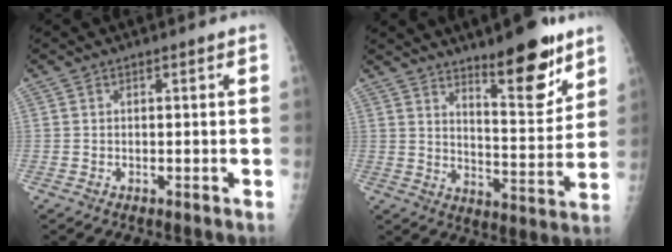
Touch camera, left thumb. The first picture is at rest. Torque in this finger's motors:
{"motor_torque": [0.08, 0.18, 0.16, -0.04, 0.12]}